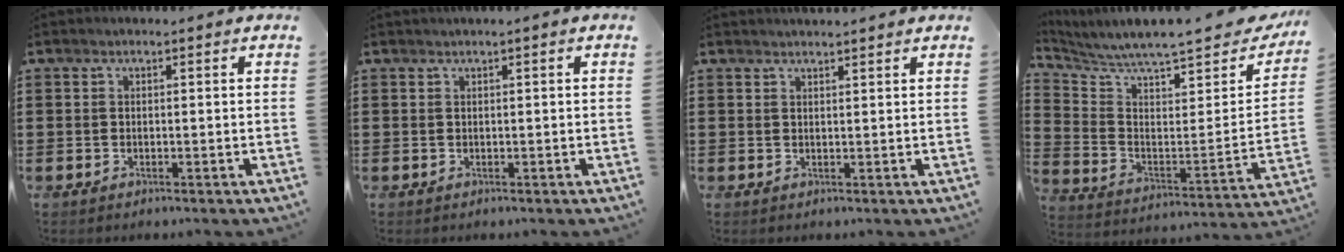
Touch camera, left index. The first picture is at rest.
{"total": 0.0}
{"total": 1.3, "force": [1.2, 0.2, -0.1], "torque": [-0.001, 0.000, 0.025]}
{"total": 6.8, "force": [6.2, 0.3, 2.9], "torque": [-0.081, -0.064, 0.099]}